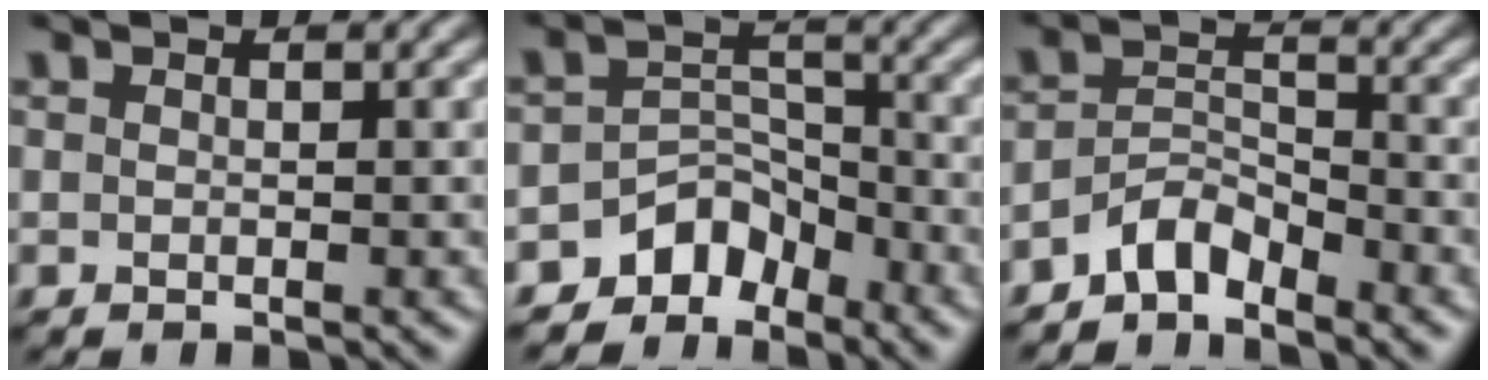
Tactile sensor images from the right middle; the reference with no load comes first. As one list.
[{"total": 4.3, "force": [-3.4, 2.5, 0.9], "torque": [0.001, 0.006, -0.064]}, {"total": 3.2, "force": [-2.7, 1.1, 1.1], "torque": [-0.019, 0.011, -0.058]}]